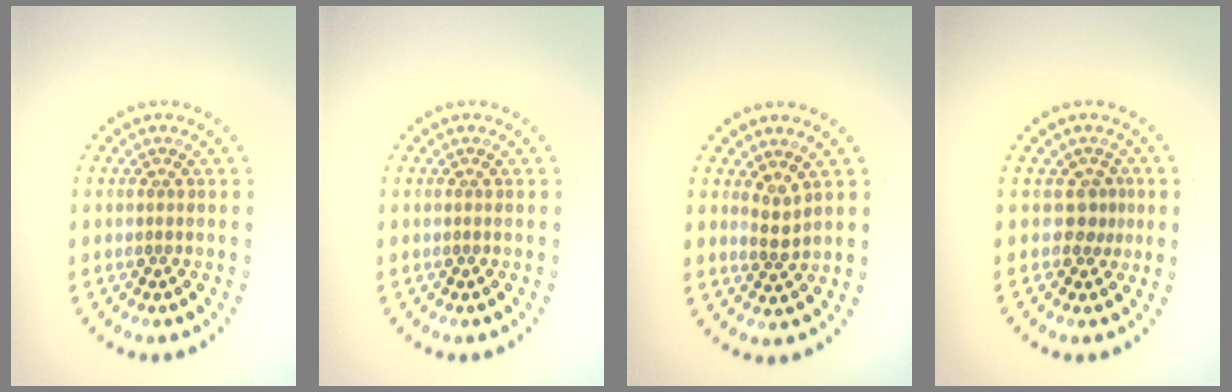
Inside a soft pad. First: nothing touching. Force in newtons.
{"total": 0.0}
{"total": 1.6, "press": 1.2, "slide": 1.0}
{"total": 1.6, "press": 1.2, "slide": 1.1}